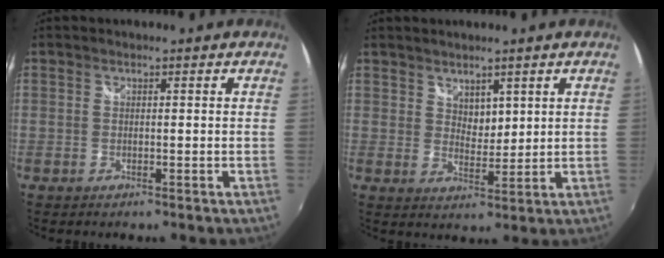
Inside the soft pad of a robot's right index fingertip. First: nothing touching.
{"total": 3.6, "force": [2.4, 2.2, 1.5], "torque": [-0.016, -0.001, 0.045]}